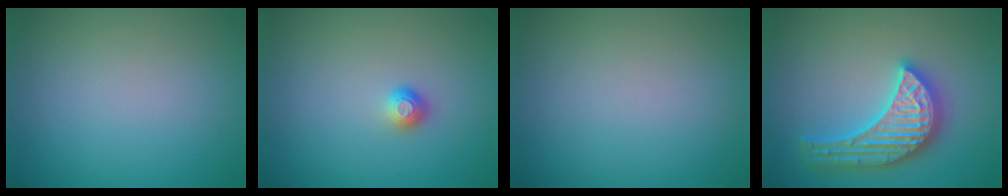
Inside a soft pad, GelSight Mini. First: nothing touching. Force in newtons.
{"total": 1.1, "press": 1.0, "slide": 0.4}
{"total": 0.0}
{"total": 5.6, "press": 5.6, "slide": 0.7}